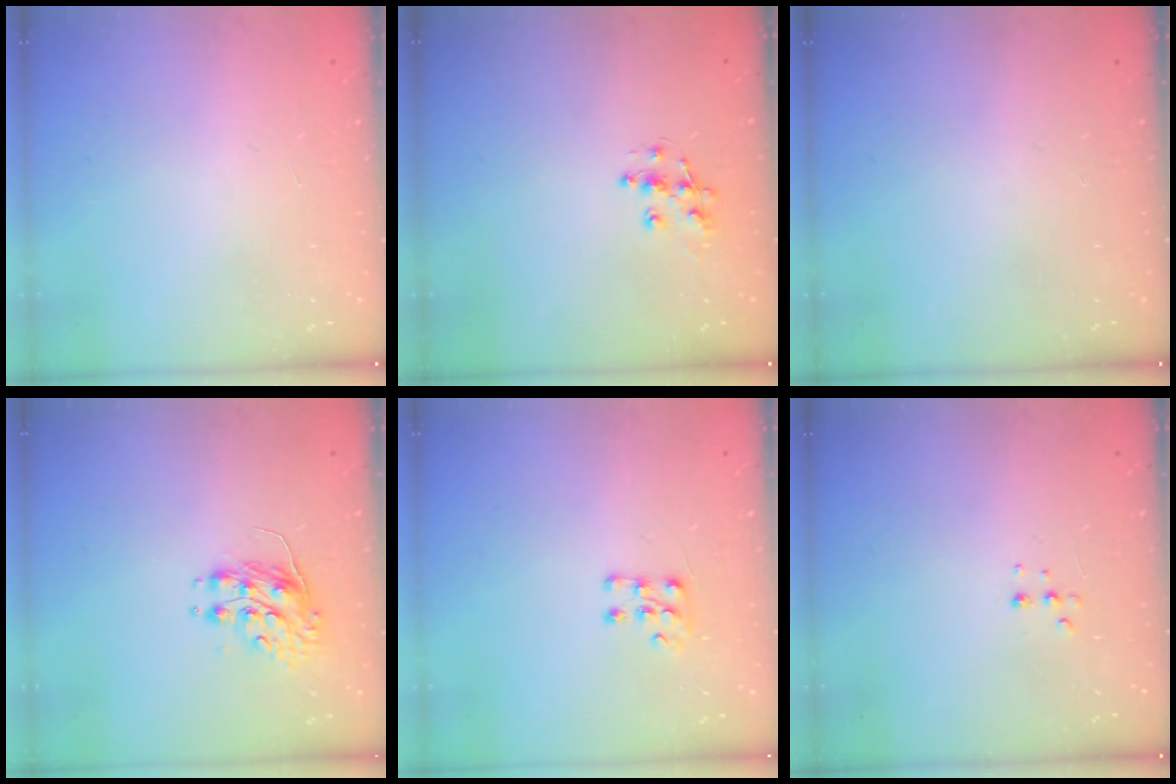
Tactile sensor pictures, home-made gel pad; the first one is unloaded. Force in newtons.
{"total": 8.5, "press": 8.4, "slide": 0.6}
{"total": 0.0}
{"total": 8.0, "press": 8.0, "slide": 0.2}
{"total": 6.3, "press": 6.1, "slide": 1.6}
{"total": 3.4, "press": 3.3, "slide": 0.8}